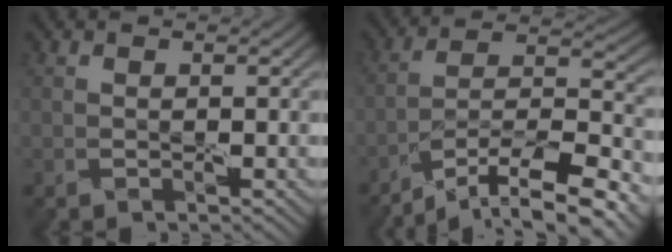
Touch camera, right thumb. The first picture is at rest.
{"total": 13.7, "force": [-11.1, 2.7, 7.4], "torque": [-0.129, -0.007, -0.187]}